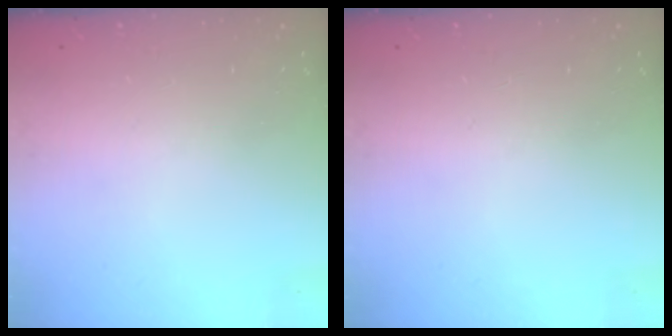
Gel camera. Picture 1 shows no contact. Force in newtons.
{"total": 0.0}